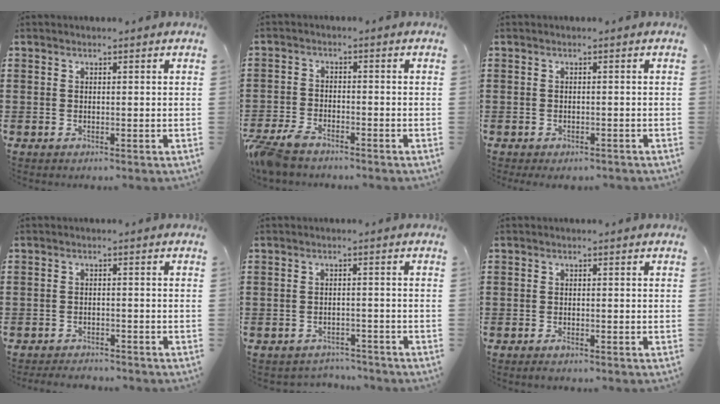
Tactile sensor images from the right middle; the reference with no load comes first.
{"total": 4.0, "force": [-3.6, 1.0, 1.5], "torque": [-0.062, -0.009, -0.082]}
{"total": 0.7, "force": [-0.7, 0.2, 0.2], "torque": [-0.005, -0.003, -0.013]}
{"total": 2.0, "force": [-2.0, 0.2, 0.0], "torque": [-0.008, -0.002, -0.043]}
{"total": 0.9, "force": [-0.9, 0.1, -0.1], "torque": [-0.004, 0.000, -0.020]}
{"total": 0.9, "force": [-0.6, 0.1, 0.6], "torque": [-0.014, -0.008, -0.010]}